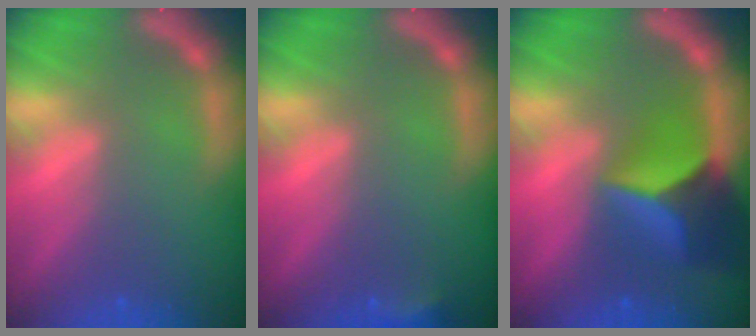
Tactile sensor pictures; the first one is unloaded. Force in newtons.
{"total": 1.9}
{"total": 8.4}